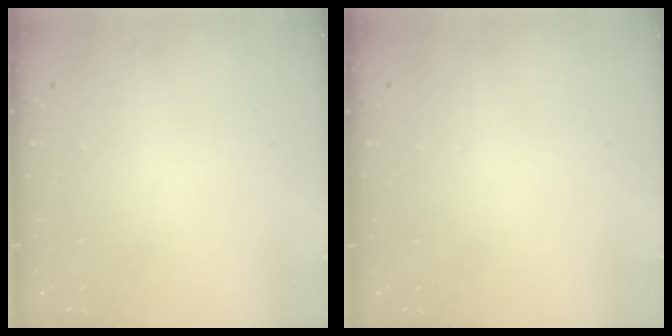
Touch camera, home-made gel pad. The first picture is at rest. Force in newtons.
{"total": 0.0}